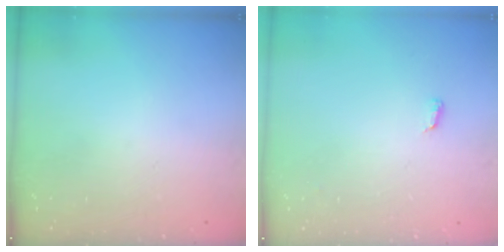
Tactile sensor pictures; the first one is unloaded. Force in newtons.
{"total": 6.4, "press": 3.8, "slide": 5.1}